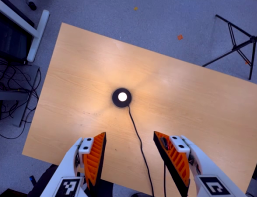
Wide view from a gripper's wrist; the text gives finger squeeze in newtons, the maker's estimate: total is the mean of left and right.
{"total": 0.0}